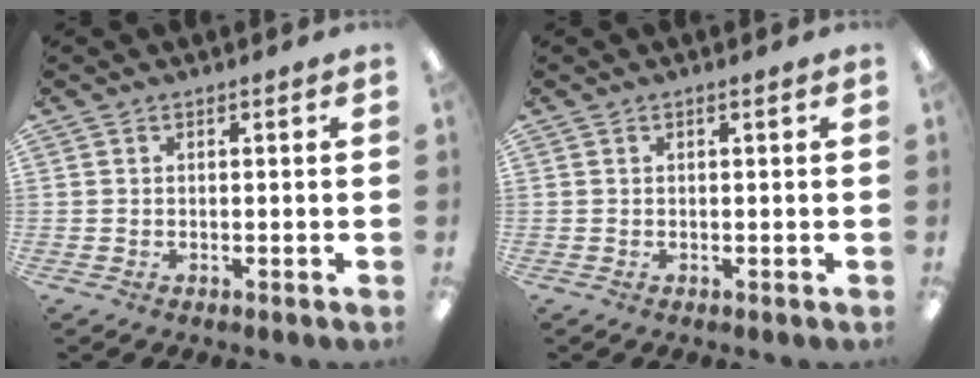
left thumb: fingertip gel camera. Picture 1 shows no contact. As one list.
[{"total": 0.6, "force": [0.4, 0.0, 0.5], "torque": [-0.008, 0.001, 0.006]}]